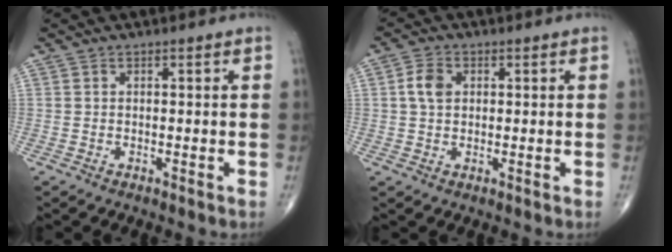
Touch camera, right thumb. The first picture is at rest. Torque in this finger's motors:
{"motor_torque": [-0.17, 0.17, 0.19, -0.16, 0.12]}